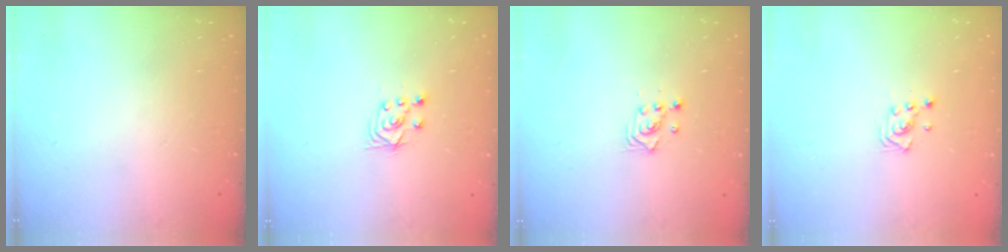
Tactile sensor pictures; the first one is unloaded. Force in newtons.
{"total": 3.8, "press": 3.7, "slide": 0.9}
{"total": 2.3, "press": 2.3, "slide": 0.3}
{"total": 2.9, "press": 2.8, "slide": 0.3}